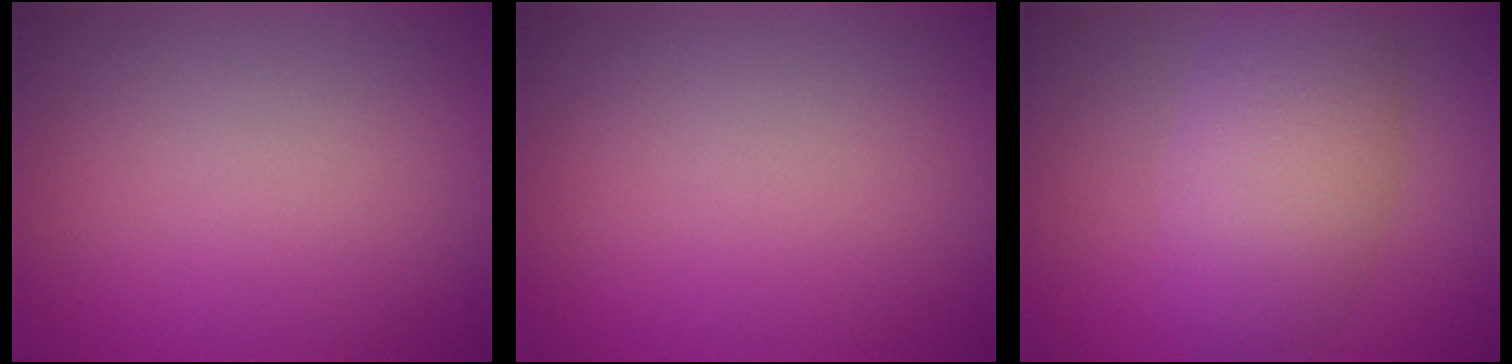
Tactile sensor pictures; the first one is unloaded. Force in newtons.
{"total": 0.0}
{"total": 6.3, "press": 6.3, "slide": 0.3}